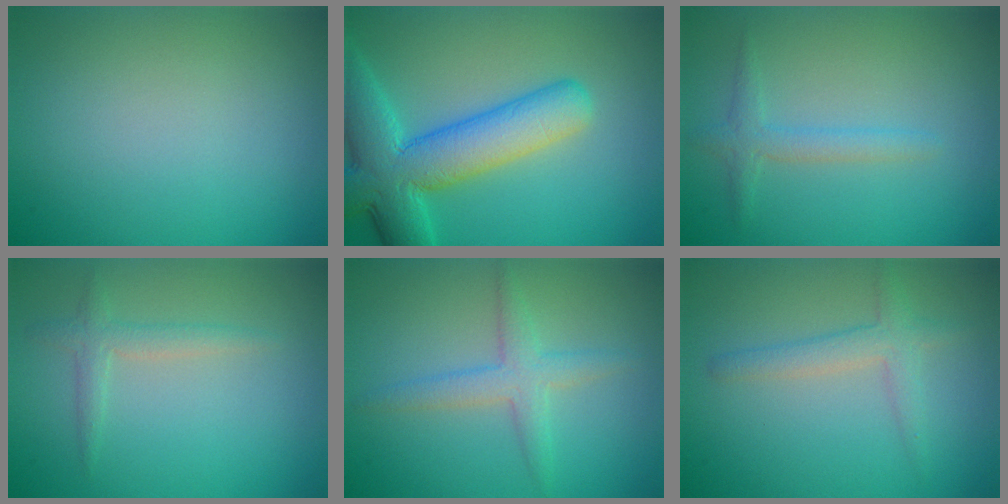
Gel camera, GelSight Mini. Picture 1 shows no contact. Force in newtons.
{"total": 8.7, "press": 8.7, "slide": 0.4}
{"total": 1.8, "press": 1.8, "slide": 0.1}
{"total": 1.7, "press": 1.7, "slide": 0.1}
{"total": 2.7, "press": 2.7, "slide": 0.1}
{"total": 1.7, "press": 1.7, "slide": 0.2}